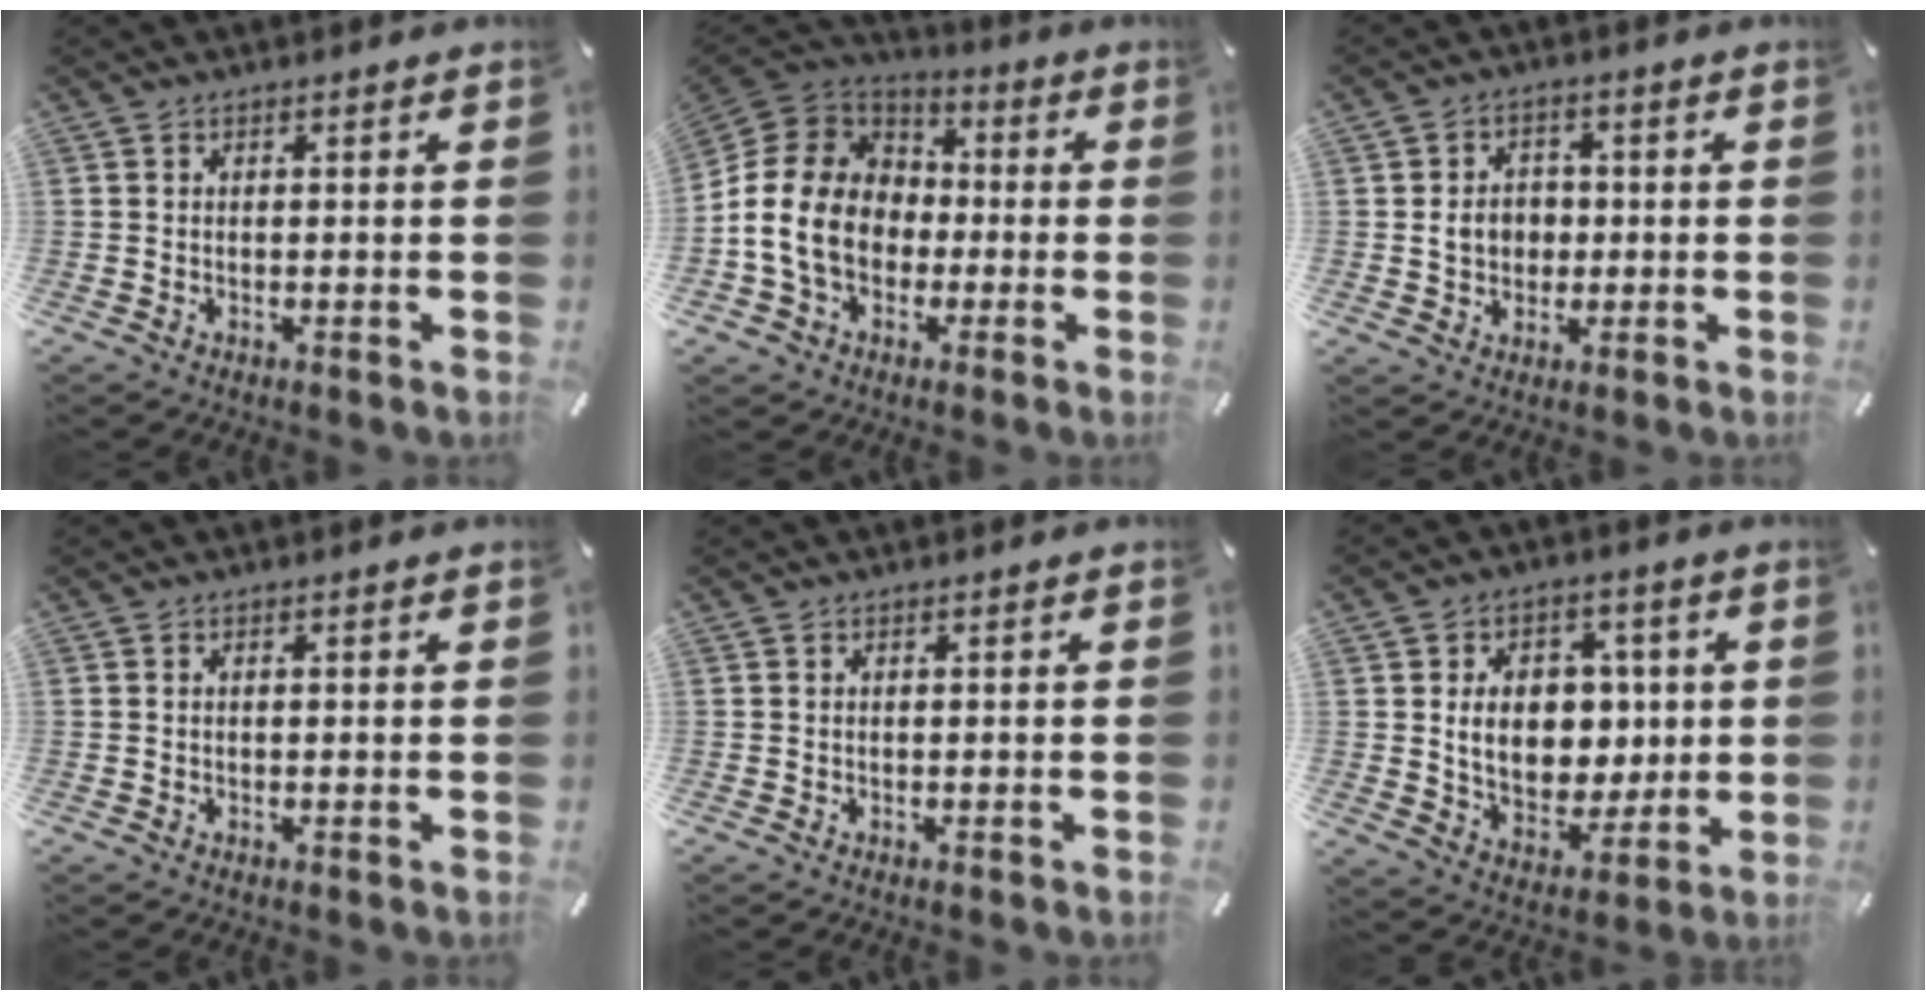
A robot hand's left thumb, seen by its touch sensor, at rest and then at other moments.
{"total": 15.4, "force": [-4.0, 12.8, 7.6], "torque": [-0.179, 0.035, -0.074]}
{"total": 6.8, "force": [0.2, 6.1, 3.0], "torque": [-0.048, 0.003, 0.001]}
{"total": 0.0}
{"total": 0.0}
{"total": 13.3, "force": [1.5, 10.7, 7.8], "torque": [-0.122, 0.001, 0.032]}